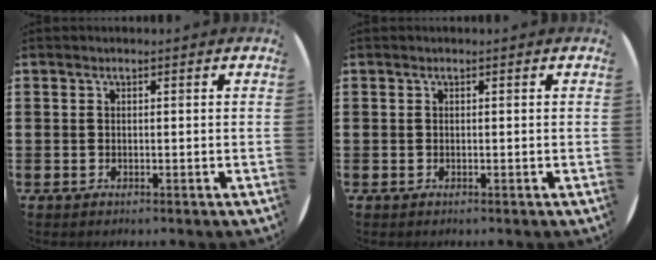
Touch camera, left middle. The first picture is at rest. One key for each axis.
{"total": 0.0}